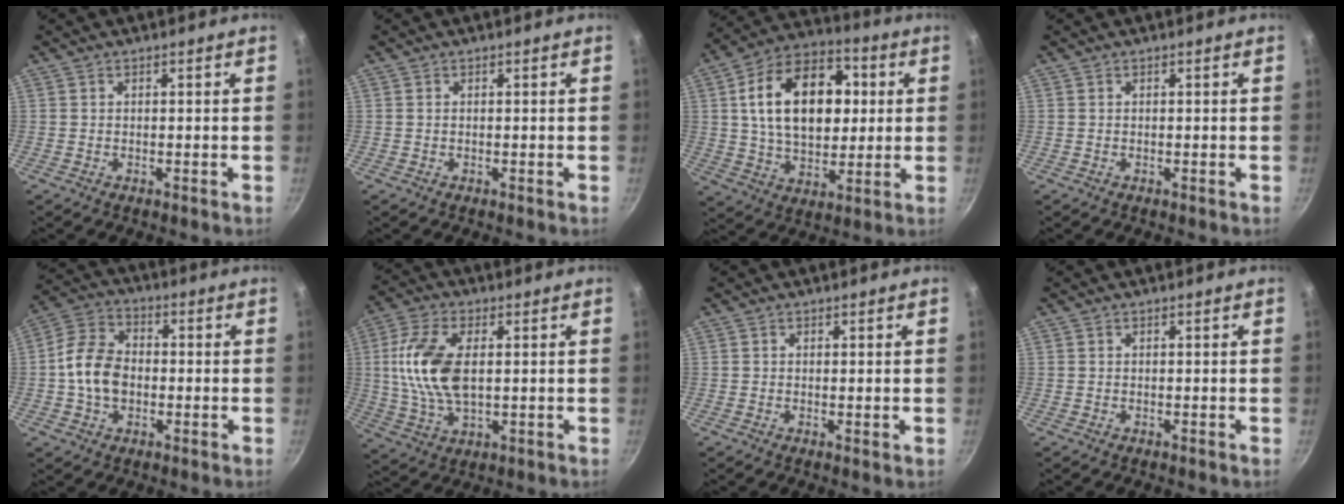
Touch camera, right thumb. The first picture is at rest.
{"total": 0.0}
{"total": 21.4, "force": [3.8, 14.0, 15.7], "torque": [-0.226, 0.014, 0.055]}
{"total": 0.0}
{"total": 10.3, "force": [-1.0, 7.5, 7.0], "torque": [-0.115, 0.025, -0.032]}
{"total": 13.3, "force": [1.6, 7.0, 11.2], "torque": [-0.221, 0.004, 0.029]}
{"total": 0.6, "force": [0.2, 0.2, 0.6], "torque": [-0.010, -0.004, 0.001]}
{"total": 0.0}